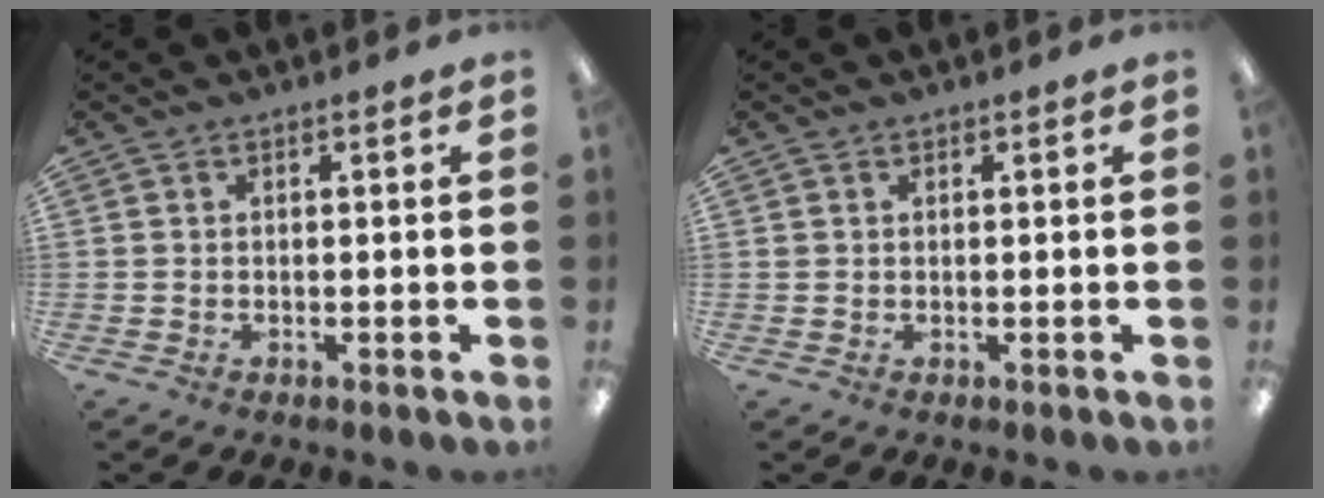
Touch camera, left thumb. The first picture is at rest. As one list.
[{"total": 0.5, "force": [0.4, 0.4, 0.0], "torque": [-0.001, 0.003, 0.006]}]